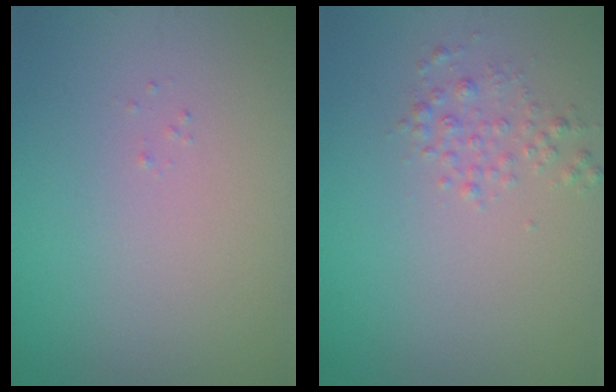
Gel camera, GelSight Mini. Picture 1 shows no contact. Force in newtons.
{"total": 1.5, "press": 1.5, "slide": 0.0}